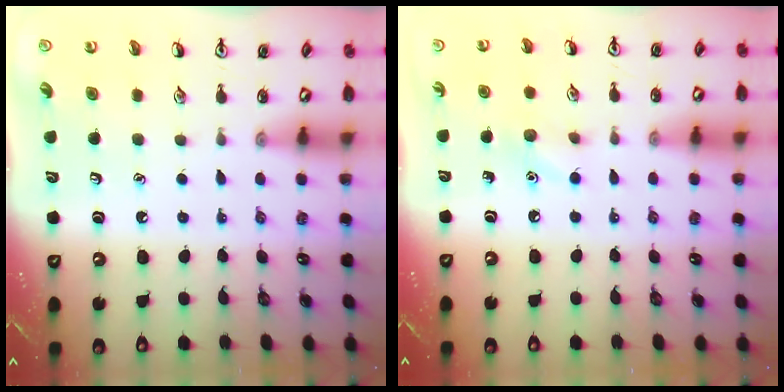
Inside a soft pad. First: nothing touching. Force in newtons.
{"total": 6.9, "press": 6.6, "slide": 1.9}